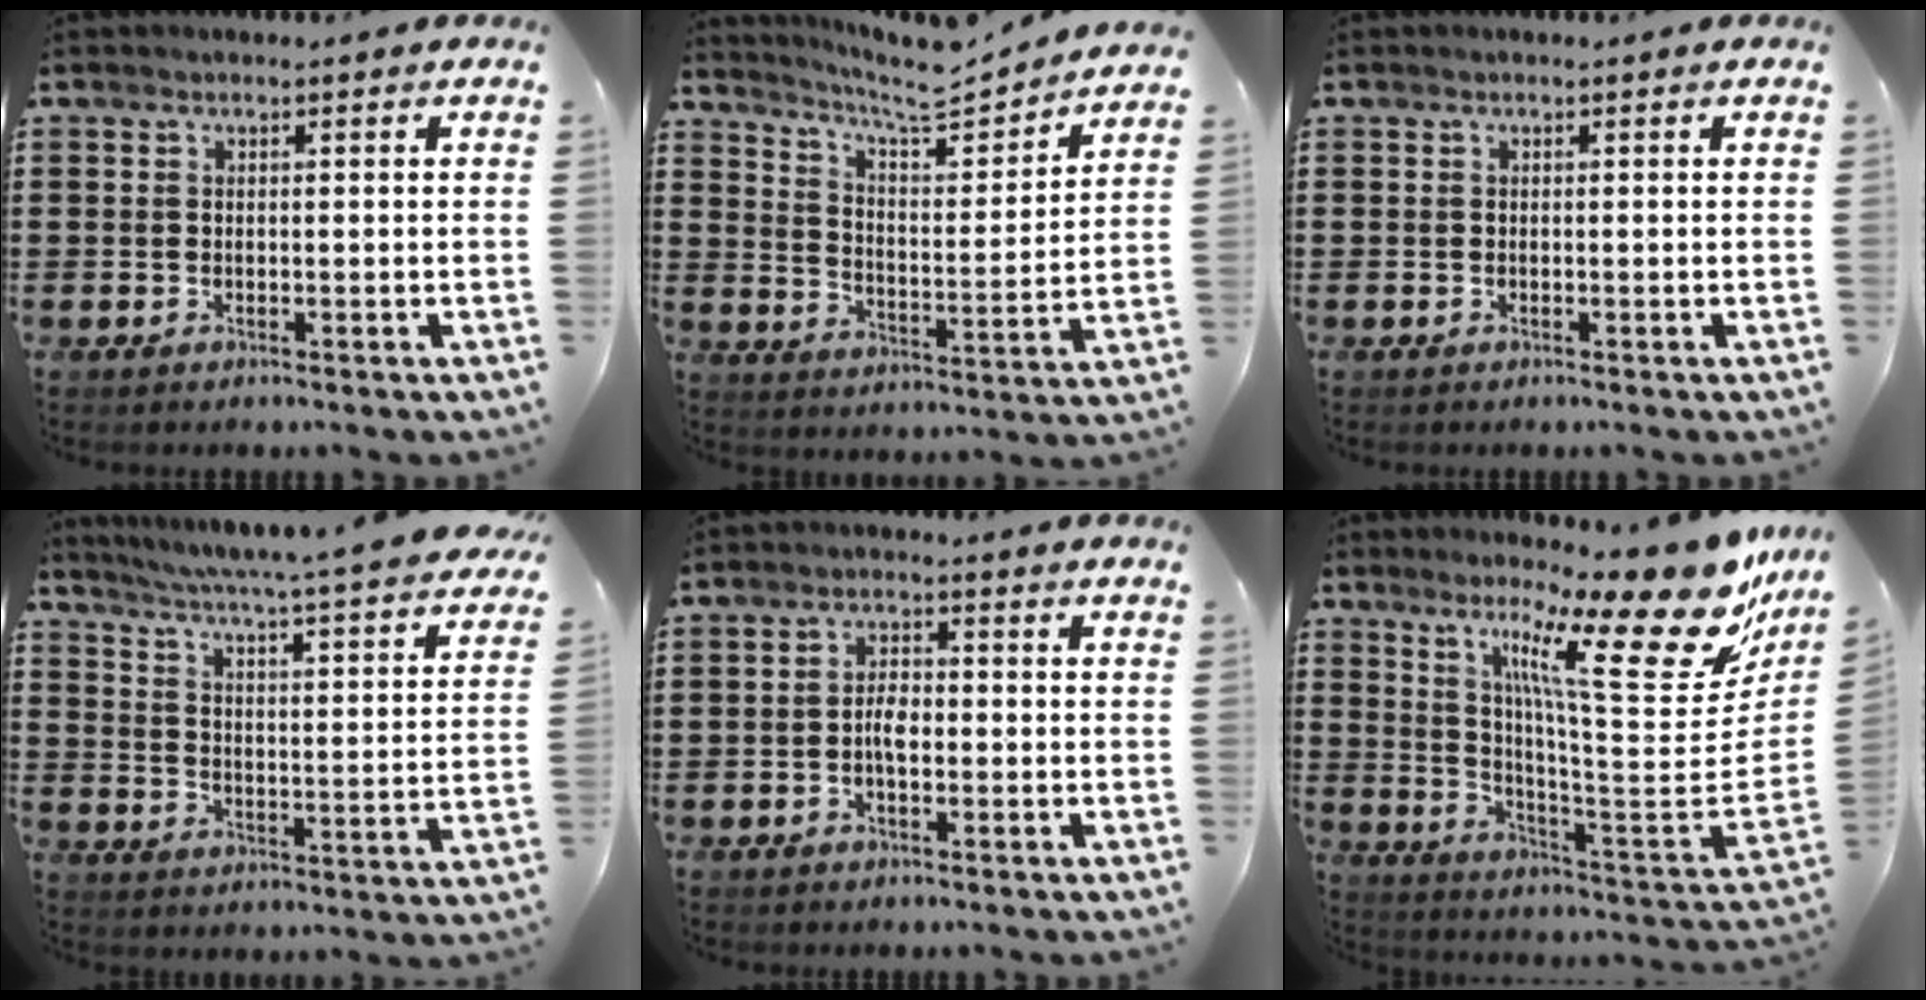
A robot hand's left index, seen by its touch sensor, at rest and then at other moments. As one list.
[{"total": 6.7, "force": [6.3, 0.4, 2.4], "torque": [-0.068, -0.050, 0.102]}, {"total": 0.0}, {"total": 4.6, "force": [3.8, -1.0, 2.4], "torque": [-0.065, -0.046, 0.052]}, {"total": 3.1, "force": [-1.0, 1.4, 2.7], "torque": [-0.057, 0.002, -0.021]}, {"total": 19.3, "force": [11.8, 2.9, 15.1], "torque": [-0.248, -0.087, 0.181]}]